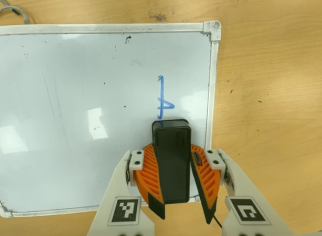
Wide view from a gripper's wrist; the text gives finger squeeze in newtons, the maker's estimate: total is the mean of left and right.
{"total": 11.6, "left": 11.2, "right": 12.0}